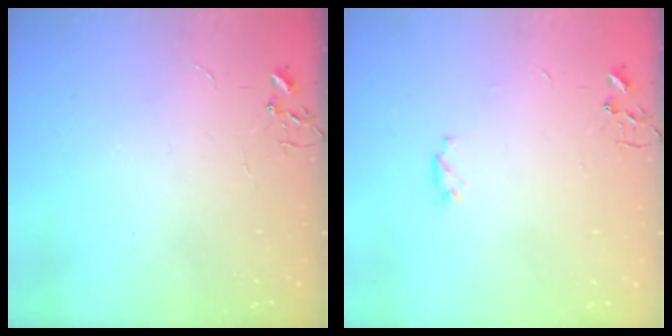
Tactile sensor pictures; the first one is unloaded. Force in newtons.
{"total": 3.3, "press": 3.2, "slide": 0.6}